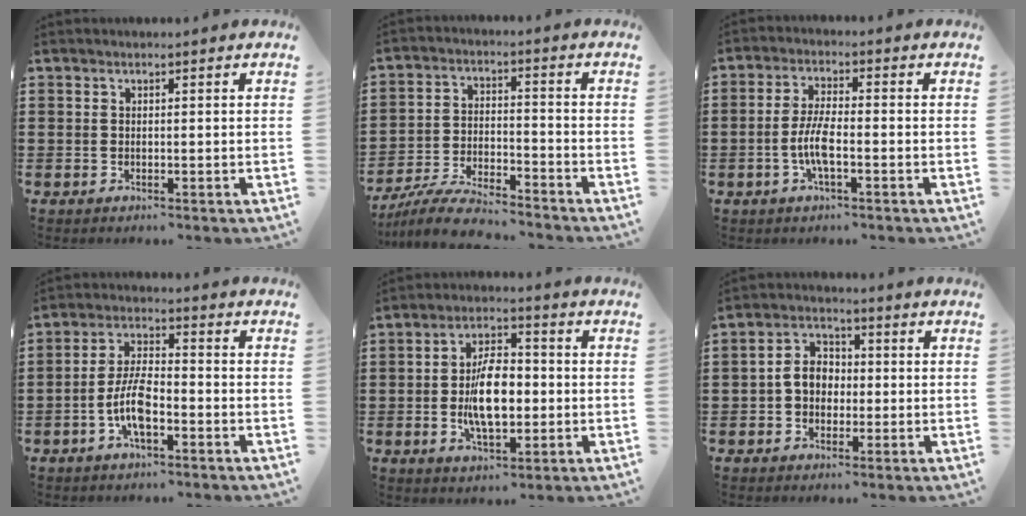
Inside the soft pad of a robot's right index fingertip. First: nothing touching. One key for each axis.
{"total": 7.0, "fx": -6.7, "fy": 0.6, "fz": 2.0, "tx": -0.047, "ty": 0.004, "tz": -0.130}
{"total": 5.3, "fx": -1.6, "fy": 1.3, "fz": 4.9, "tx": -0.121, "ty": -0.009, "tz": -0.039}
{"total": 7.3, "fx": -2.6, "fy": 2.6, "fz": 6.3, "tx": -0.146, "ty": -0.007, "tz": -0.056}
{"total": 9.3, "fx": -1.0, "fy": 4.5, "fz": 8.1, "tx": -0.151, "ty": -0.001, "tz": -0.026}
{"total": 4.9, "fx": -0.6, "fy": 3.9, "fz": 3.0, "tx": -0.072, "ty": 0.011, "tz": -0.017}